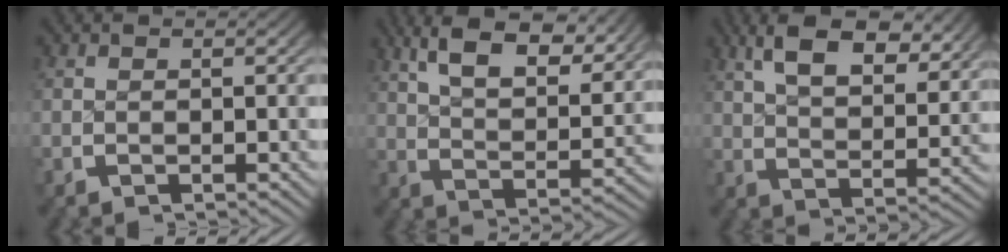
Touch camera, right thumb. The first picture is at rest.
{"total": 9.9, "force": [6.3, 4.0, 6.5], "torque": [-0.109, 0.011, 0.096]}
{"total": 8.1, "force": [5.2, 3.2, 5.4], "torque": [-0.082, 0.008, 0.083]}